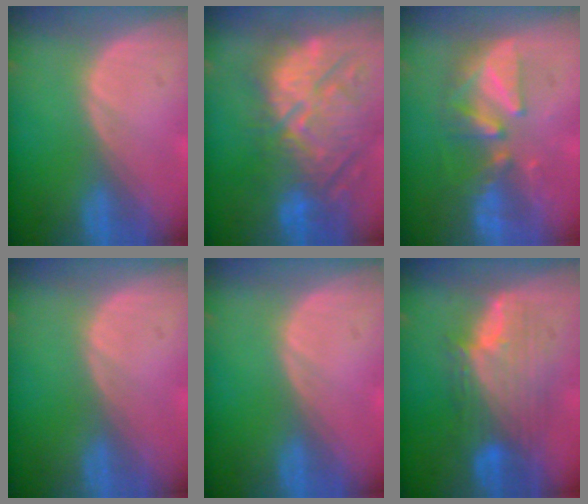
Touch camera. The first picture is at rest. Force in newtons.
{"total": 12.6, "press": 12.0, "slide": 3.8}
{"total": 7.6, "press": 7.5, "slide": 1.4}
{"total": 0.0}
{"total": 0.0}
{"total": 8.2, "press": 8.2, "slide": 0.2}